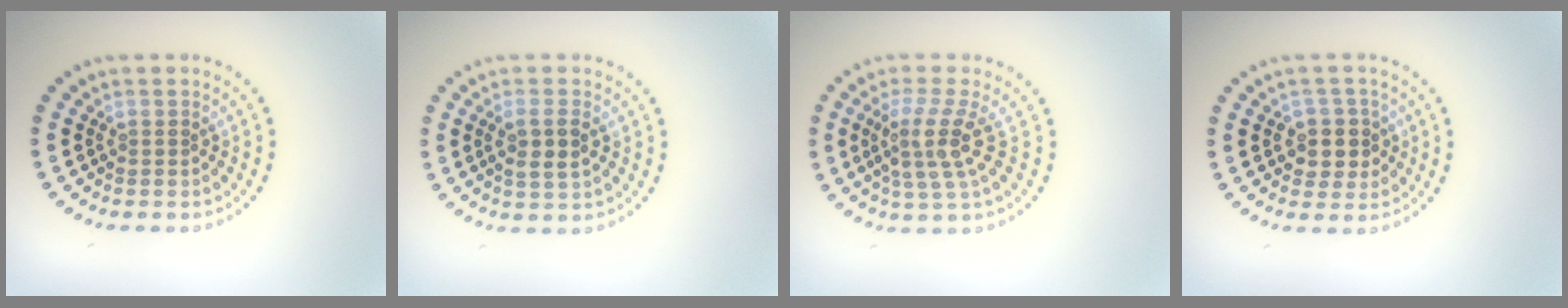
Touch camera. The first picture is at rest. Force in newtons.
{"total": 2.4, "press": 2.3, "slide": 0.8}
{"total": 3.8, "press": 2.8, "slide": 2.6}
{"total": 2.9, "press": 2.7, "slide": 1.2}